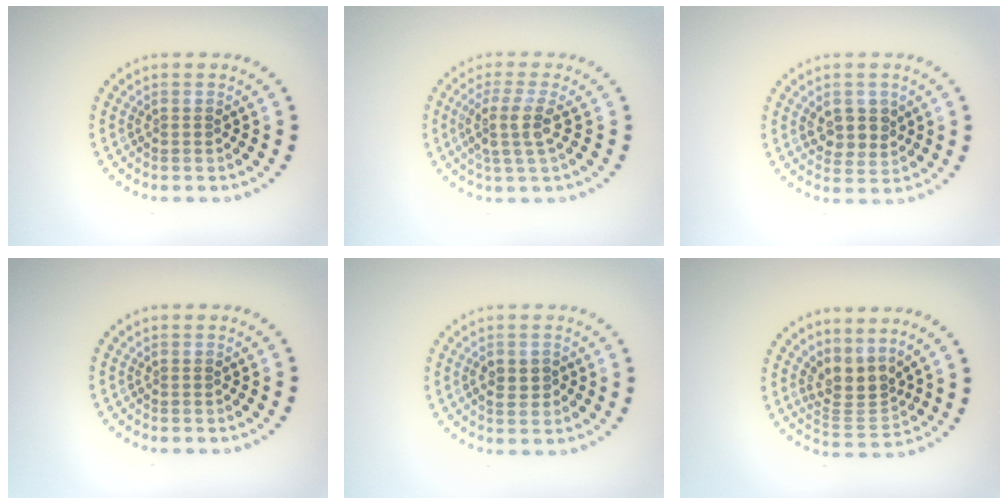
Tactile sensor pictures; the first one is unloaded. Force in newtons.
{"total": 3.1, "press": 2.4, "slide": 2.0}
{"total": 2.9, "press": 2.8, "slide": 0.9}
{"total": 0.0}
{"total": 2.2, "press": 2.2, "slide": 0.2}
{"total": 3.2, "press": 2.4, "slide": 2.2}